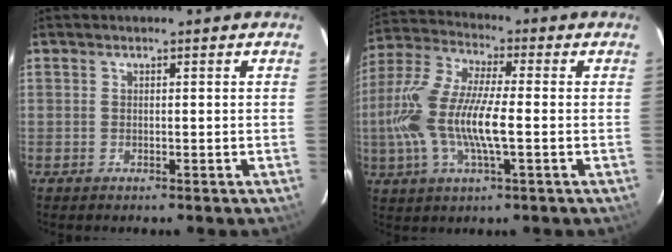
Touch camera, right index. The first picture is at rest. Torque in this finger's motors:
{"motor_torque": [1.53, -0.61, 1.05, 0.21]}